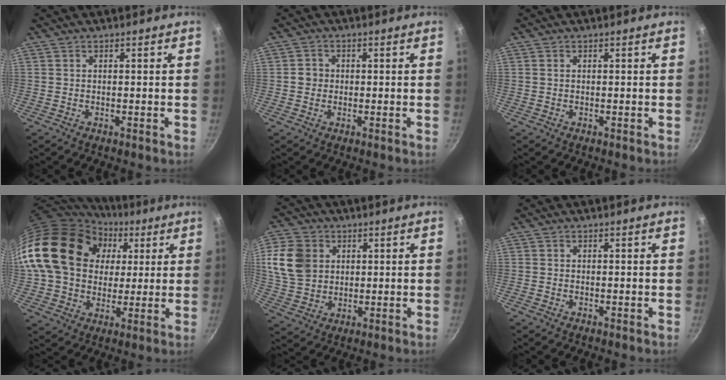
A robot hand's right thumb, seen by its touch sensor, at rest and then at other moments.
{"total": 3.0, "force": [0.1, 2.8, 0.8], "torque": [0.004, 0.007, -0.001]}
{"total": 0.0}
{"total": 24.3, "force": [6.4, 18.7, 14.2], "torque": [-0.244, 0.019, 0.112]}
{"total": 11.7, "force": [2.9, 9.4, 6.3], "torque": [-0.102, -0.001, 0.061]}
{"total": 0.0}